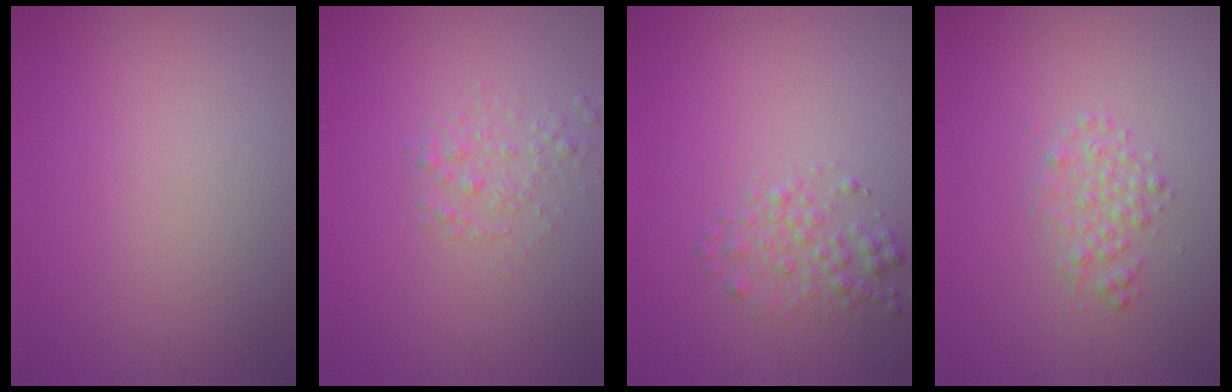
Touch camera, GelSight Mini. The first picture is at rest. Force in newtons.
{"total": 1.4, "press": 1.4, "slide": 0.1}
{"total": 2.0, "press": 2.0, "slide": 0.1}
{"total": 1.7, "press": 1.7, "slide": 0.0}